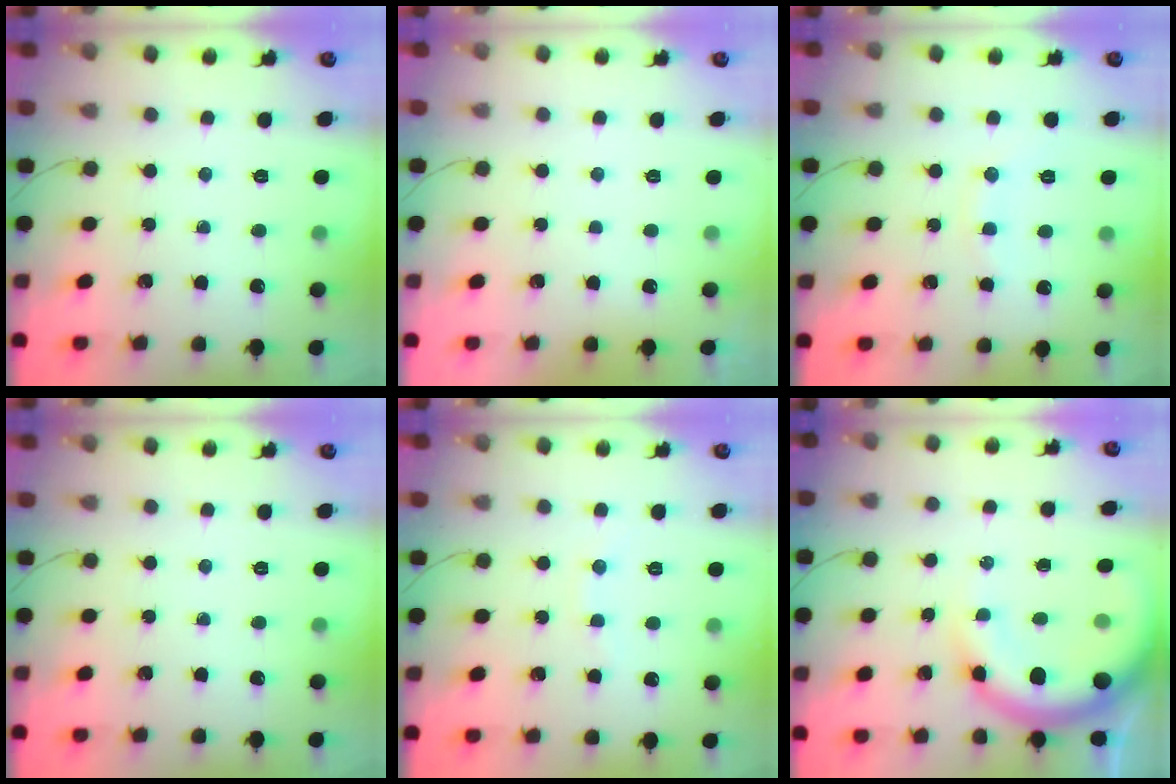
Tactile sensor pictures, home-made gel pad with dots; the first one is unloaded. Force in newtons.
{"total": 2.9, "press": 2.9, "slide": 0.1}
{"total": 6.4, "press": 6.3, "slide": 0.8}
{"total": 0.0}
{"total": 2.7, "press": 2.6, "slide": 0.8}
{"total": 11.1, "press": 10.9, "slide": 2.2}